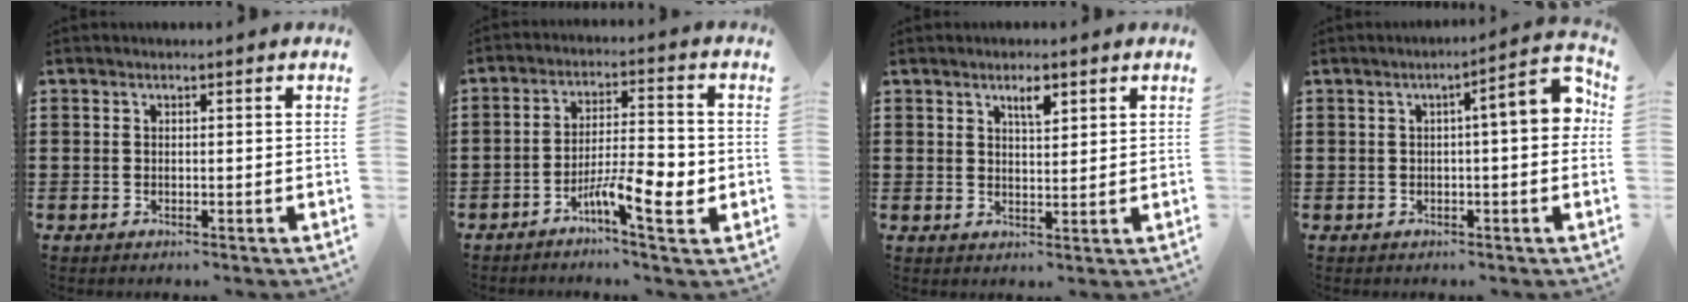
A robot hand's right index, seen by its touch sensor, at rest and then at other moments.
{"total": 8.0, "force": [-3.3, 1.3, 7.1], "torque": [-0.121, -0.001, -0.056]}
{"total": 3.0, "force": [1.9, 0.9, 2.1], "torque": [-0.030, -0.002, 0.029]}
{"total": 7.0, "force": [0.7, 1.4, 6.8], "torque": [-0.102, -0.005, 0.006]}